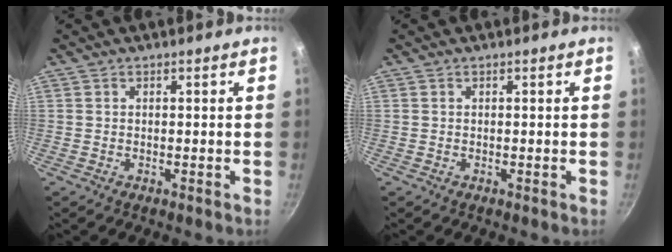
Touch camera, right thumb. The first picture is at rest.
{"total": 0.0}